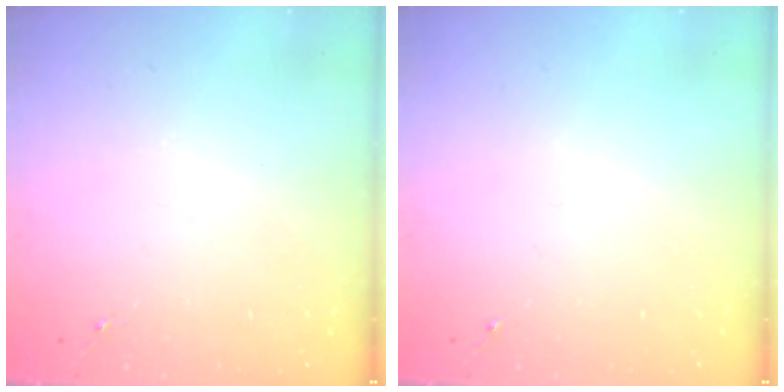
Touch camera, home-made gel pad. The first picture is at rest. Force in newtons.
{"total": 0.0}